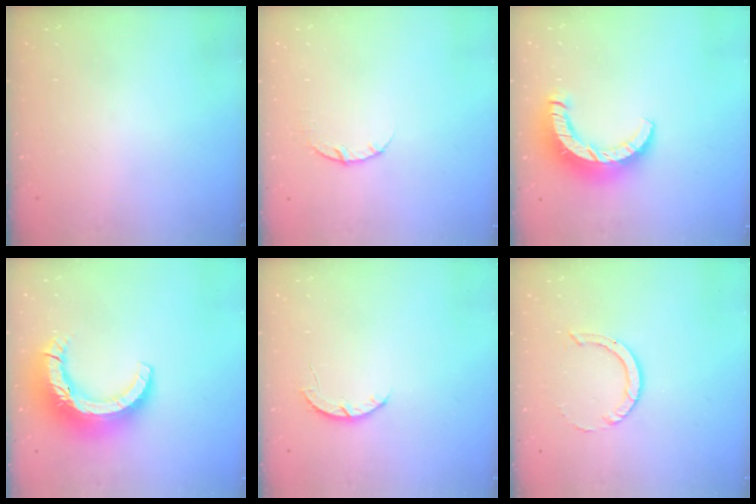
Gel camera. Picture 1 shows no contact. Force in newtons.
{"total": 3.7, "press": 3.7, "slide": 0.6}
{"total": 11.4, "press": 11.3, "slide": 1.1}
{"total": 16.1, "press": 16.0, "slide": 1.5}
{"total": 3.9, "press": 3.9, "slide": 0.4}
{"total": 5.3, "press": 5.3, "slide": 0.1}